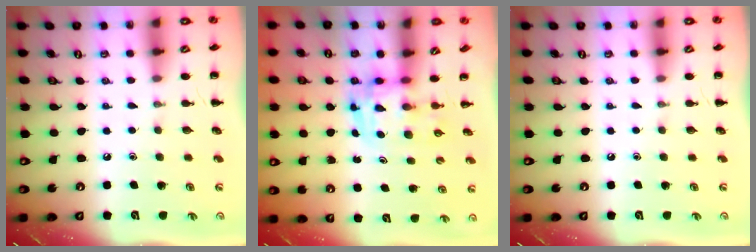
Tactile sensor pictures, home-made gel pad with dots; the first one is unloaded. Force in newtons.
{"total": 3.6, "press": 3.5, "slide": 0.6}
{"total": 0.0}